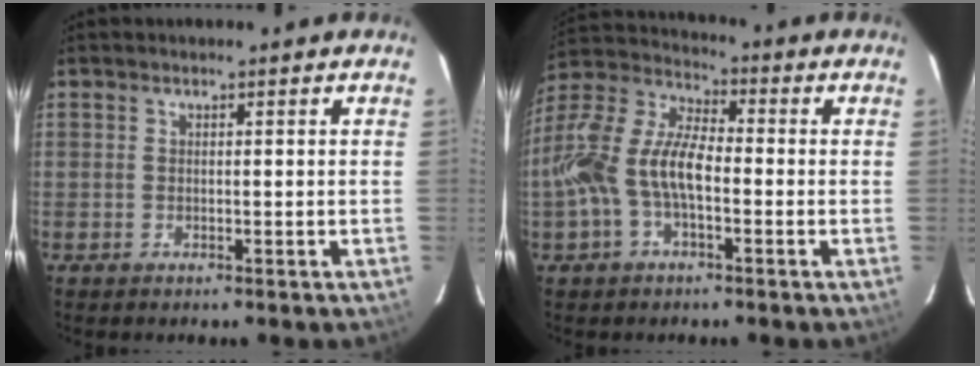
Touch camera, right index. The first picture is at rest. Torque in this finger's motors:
{"motor_torque": [0.76, 0.08, 0.42, 0.21]}